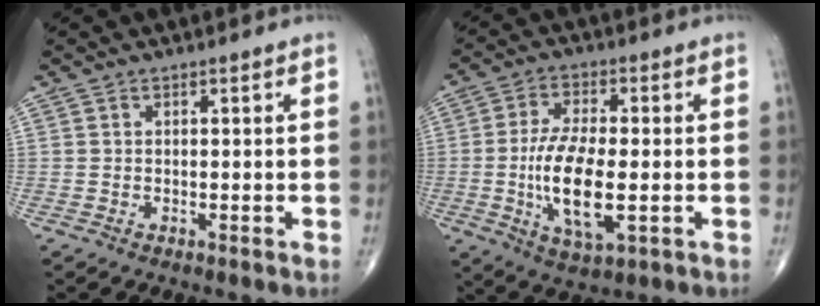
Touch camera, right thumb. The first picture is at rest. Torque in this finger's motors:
{"motor_torque": [2.87, 2.14, 1.73, -0.84, 0.55]}